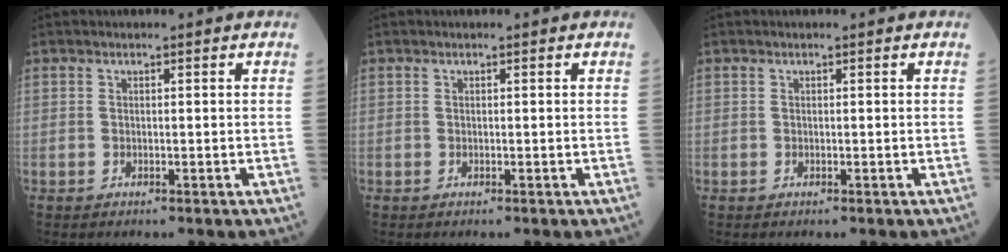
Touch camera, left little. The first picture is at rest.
{"total": 0.0}
{"total": 0.0}